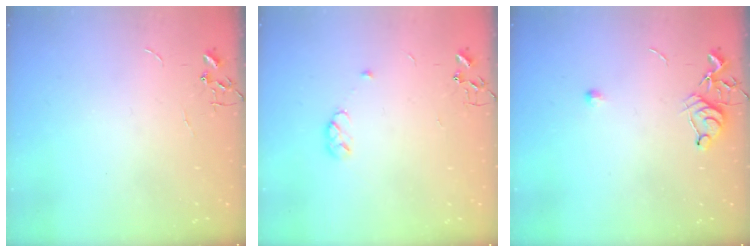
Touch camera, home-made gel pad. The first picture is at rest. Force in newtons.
{"total": 4.6, "press": 4.6, "slide": 0.7}
{"total": 7.1, "press": 7.1, "slide": 0.8}